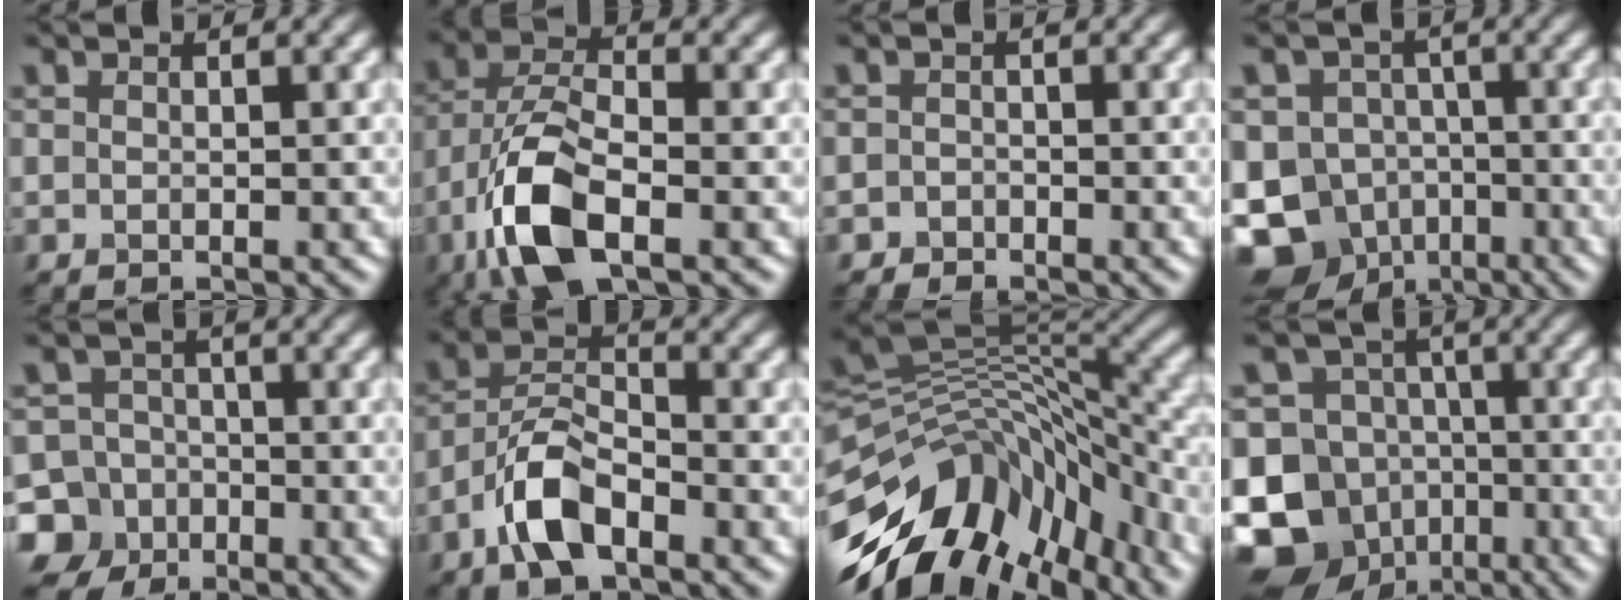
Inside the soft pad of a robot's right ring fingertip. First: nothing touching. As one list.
[{"total": 8.3, "force": [-3.6, 3.6, 6.6], "torque": [-0.143, -0.001, -0.079]}, {"total": 1.0, "force": [-0.8, 0.6, -0.1], "torque": [0.008, 0.002, -0.015]}, {"total": 10.0, "force": [-5.0, 8.1, 3.0], "torque": [-0.046, -0.013, -0.107]}, {"total": 9.1, "force": [-4.8, 7.5, 1.7], "torque": [-0.028, -0.030, -0.112]}, {"total": 5.8, "force": [-3.2, 2.6, 4.1], "torque": [-0.076, 0.008, -0.068]}, {"total": 13.0, "force": [-6.7, 7.6, 8.1], "torque": [-0.168, 0.017, -0.122]}, {"total": 13.5, "force": [-6.5, 11.3, 3.7], "torque": [-0.084, -0.023, -0.125]}]